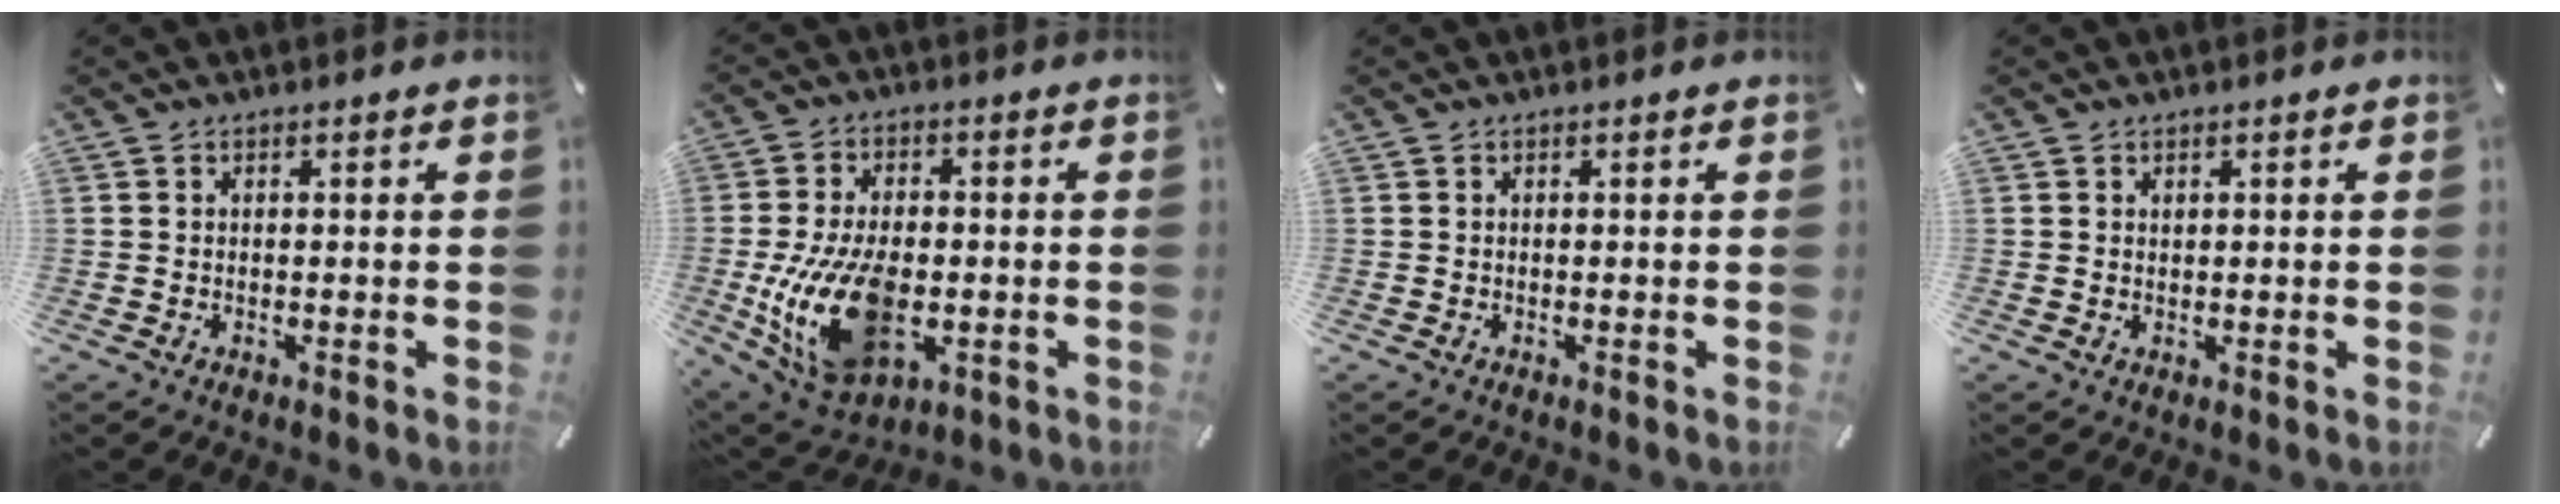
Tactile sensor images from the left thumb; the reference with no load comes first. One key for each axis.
{"total": 18.3, "fx": -3.4, "fy": 11.4, "fz": 13.9, "tx": -0.285, "ty": -0.006, "tz": -0.054}
{"total": 0.0}
{"total": 0.8, "fx": 0.4, "fy": 0.7, "fz": 0.3, "tx": 0.002, "ty": -0.003, "tz": 0.006}